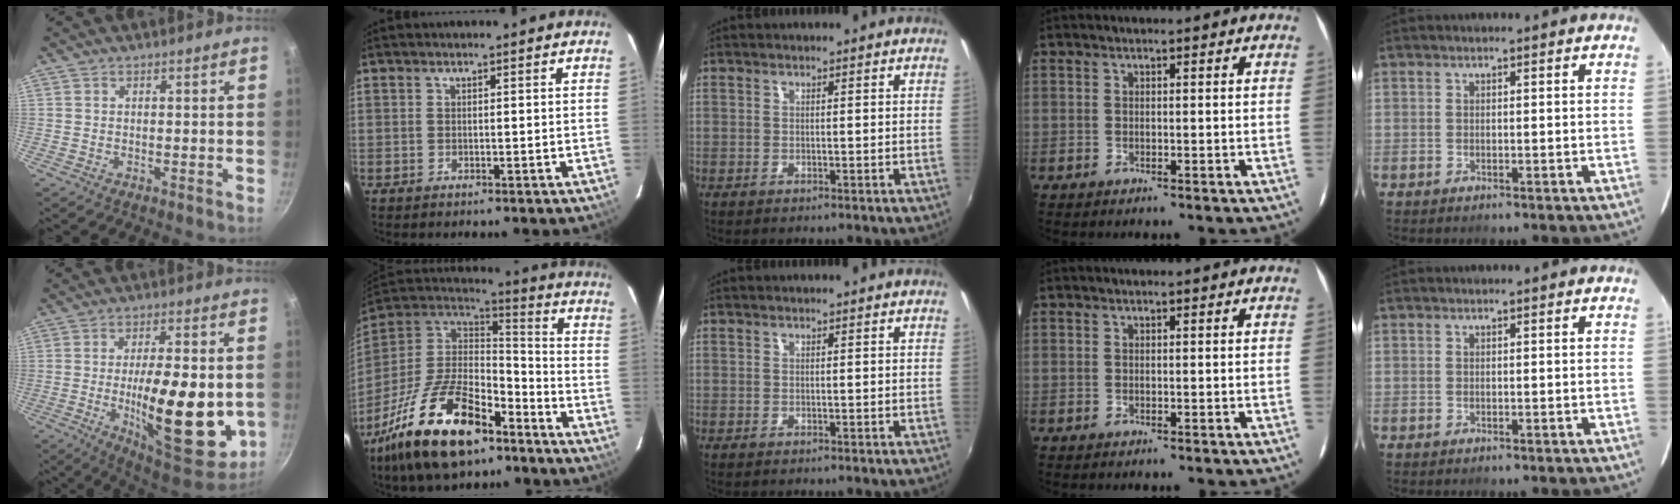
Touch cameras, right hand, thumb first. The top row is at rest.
{"thumb": {"total": 22.6, "force": [-3.2, 8.2, 20.8], "torque": [-0.287, -0.008, -0.041]}, "index": {"total": 25.2, "force": [-15.8, 11.2, 16.1], "torque": [-0.330, -0.012, -0.268]}}